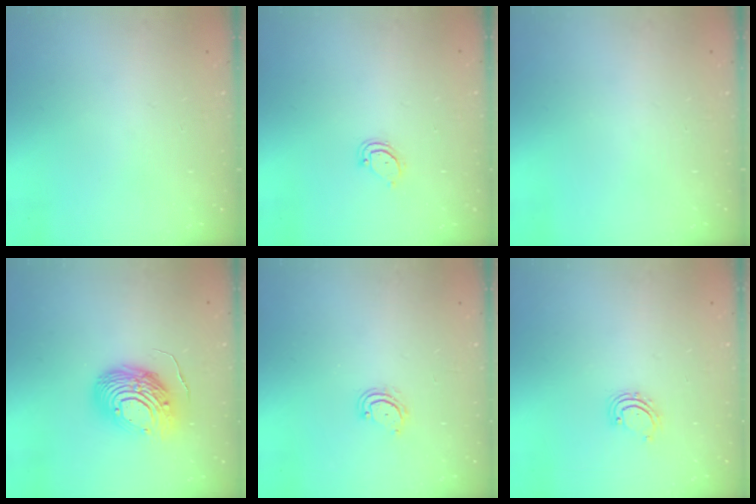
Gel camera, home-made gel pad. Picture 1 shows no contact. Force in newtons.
{"total": 3.4, "press": 3.3, "slide": 0.5}
{"total": 0.0}
{"total": 14.1, "press": 13.9, "slide": 2.6}
{"total": 4.0, "press": 4.0, "slide": 0.3}
{"total": 2.9, "press": 2.9, "slide": 0.4}